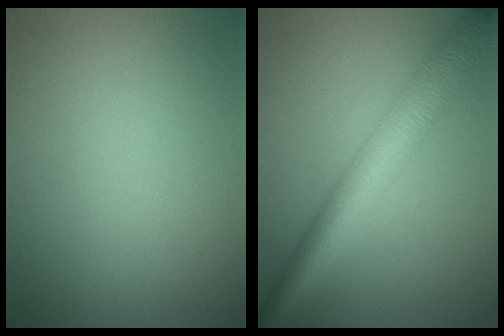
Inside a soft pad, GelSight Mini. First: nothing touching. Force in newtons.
{"total": 6.1, "press": 6.1, "slide": 0.1}